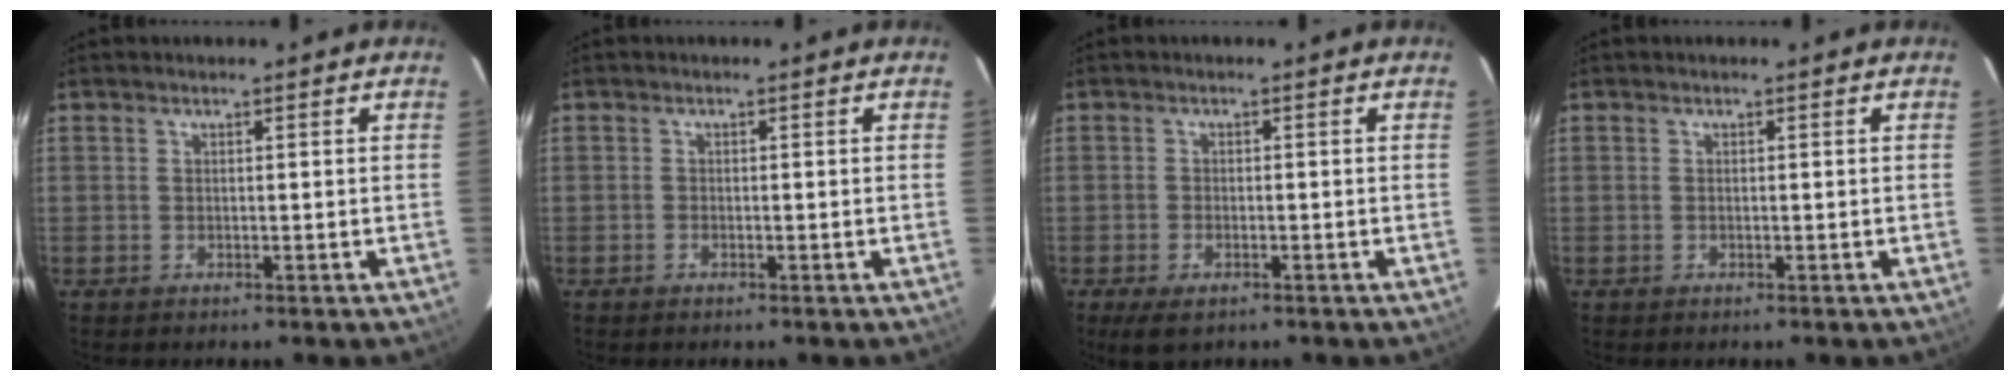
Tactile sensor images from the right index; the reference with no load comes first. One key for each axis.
{"total": 0.6, "fx": -0.5, "fy": 0.2, "fz": 0.2, "tx": -0.004, "ty": 0.001, "tz": -0.010}
{"total": 4.2, "fx": -2.6, "fy": 1.9, "fz": 2.7, "tx": -0.062, "ty": -0.013, "tz": -0.046}
{"total": 0.0}